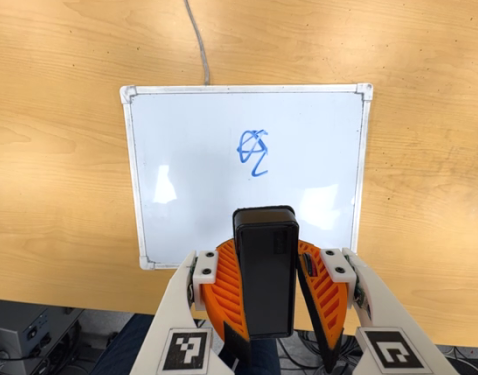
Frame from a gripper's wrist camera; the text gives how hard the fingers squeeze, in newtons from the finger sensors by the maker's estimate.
{"total": 8.6, "left": 9.3, "right": 7.8}